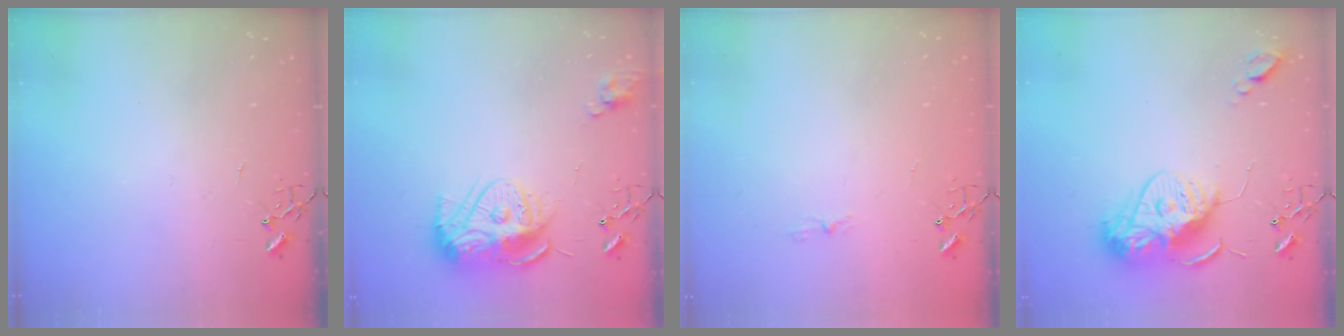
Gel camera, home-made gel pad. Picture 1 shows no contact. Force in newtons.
{"total": 13.5, "press": 13.4, "slide": 1.1}
{"total": 3.5, "press": 3.5, "slide": 0.3}
{"total": 15.3, "press": 15.3, "slide": 1.3}